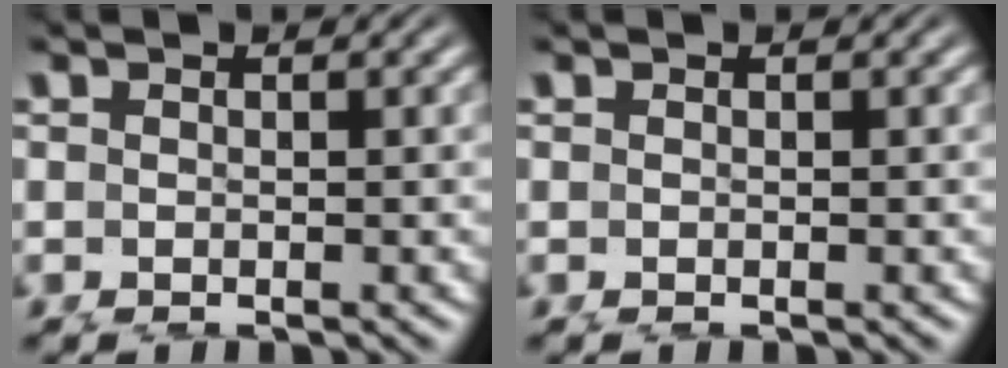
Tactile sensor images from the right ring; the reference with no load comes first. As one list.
[{"total": 0.0}]